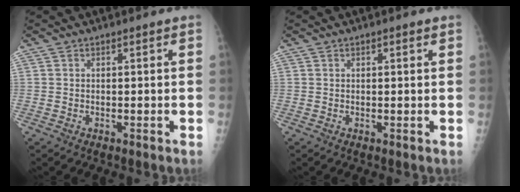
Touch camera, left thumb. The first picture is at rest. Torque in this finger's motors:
{"motor_torque": [-0.17, -0.04, -0.14, -0.05, 0.00]}